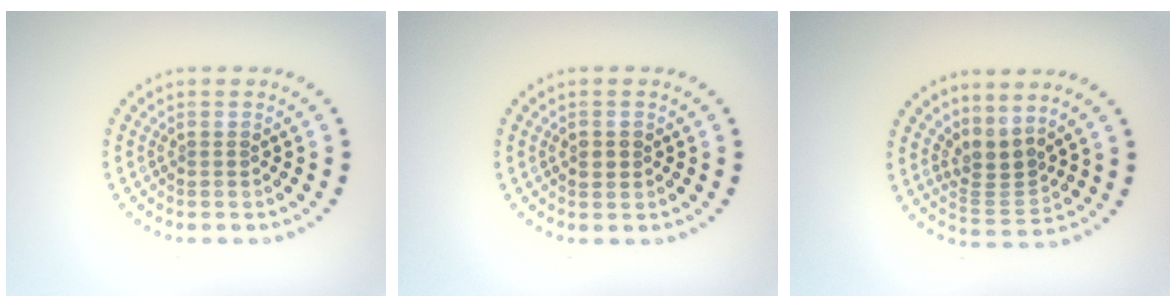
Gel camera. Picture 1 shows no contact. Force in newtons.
{"total": 1.2, "press": 1.2, "slide": 0.3}
{"total": 2.8, "press": 2.0, "slide": 2.0}